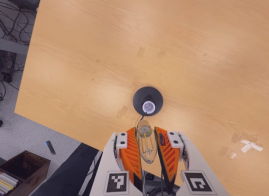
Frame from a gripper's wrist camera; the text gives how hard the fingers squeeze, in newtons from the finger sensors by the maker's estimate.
{"total": 21.3, "left": 24.1, "right": 18.5}